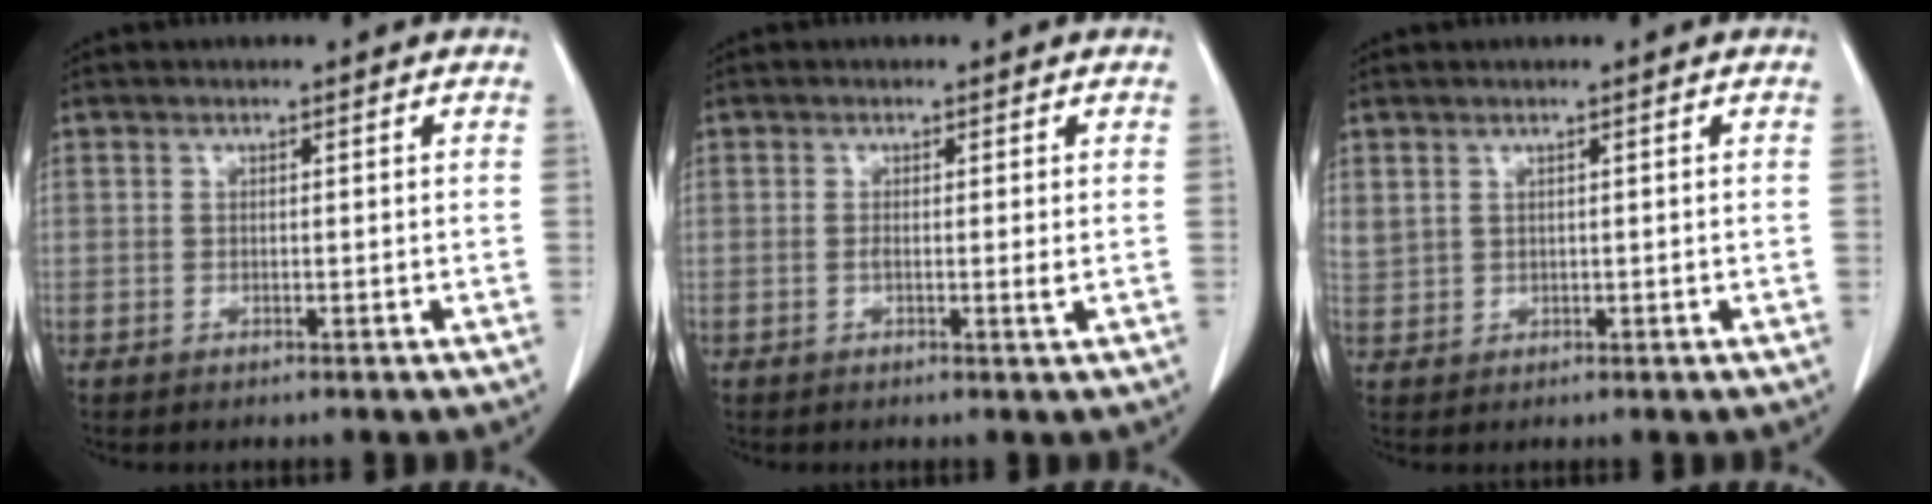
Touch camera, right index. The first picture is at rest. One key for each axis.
{"total": 1.6, "fx": -0.2, "fy": 0.0, "fz": 1.6, "tx": -0.026, "ty": -0.003, "tz": -0.005}
{"total": 2.2, "fx": 1.3, "fy": 1.5, "fz": 0.9, "tx": -0.028, "ty": 0.014, "tz": 0.038}